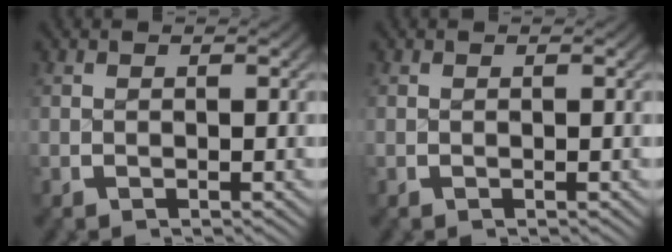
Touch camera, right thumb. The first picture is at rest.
{"total": 0.0}